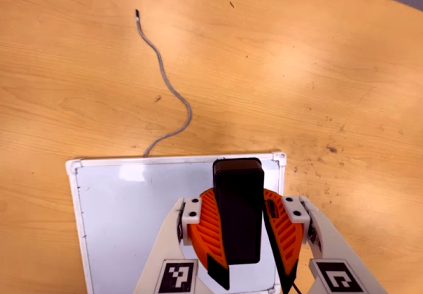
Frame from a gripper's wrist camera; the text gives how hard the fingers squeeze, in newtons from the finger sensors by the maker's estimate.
{"total": 11.1, "left": 10.2, "right": 12.1}